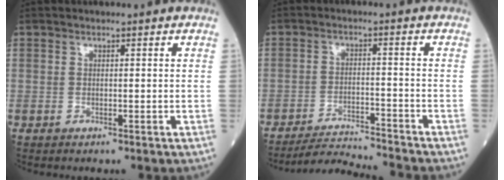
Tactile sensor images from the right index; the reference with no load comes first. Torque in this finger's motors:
{"motor_torque": [-0.30, -0.54, 0.19, 0.05]}